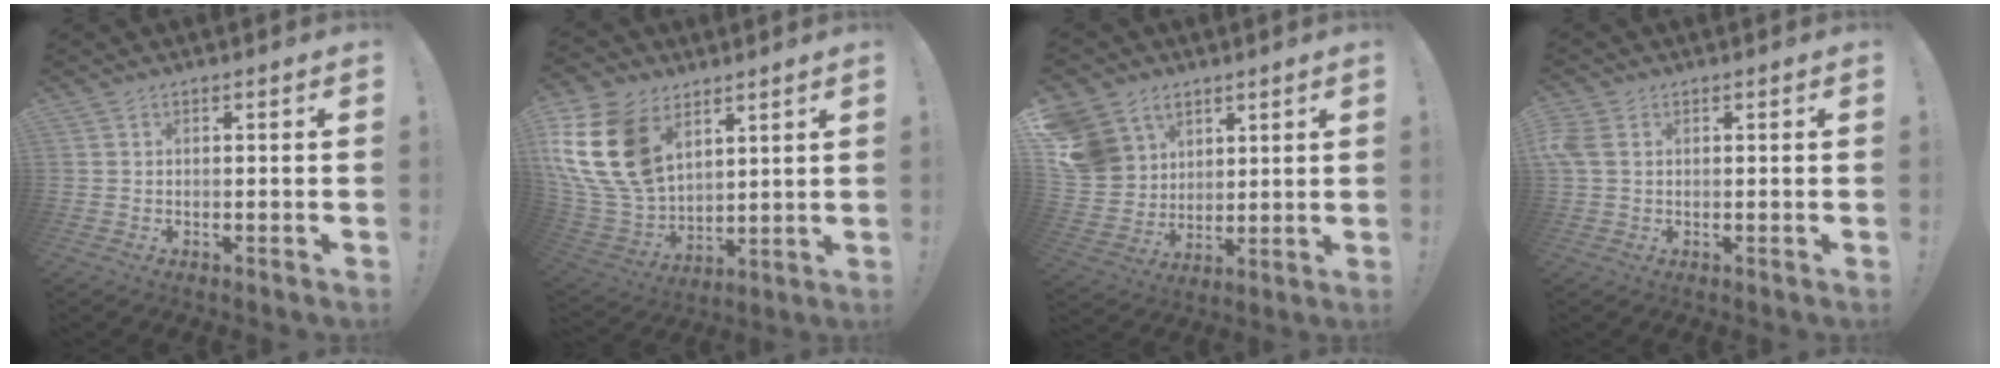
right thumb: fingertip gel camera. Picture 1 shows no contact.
{"total": 22.8, "force": [8.9, 16.0, 13.5], "torque": [-0.285, -0.046, 0.179]}
{"total": 12.2, "force": [5.4, 10.4, 3.4], "torque": [-0.063, -0.030, 0.119]}
{"total": 4.3, "force": [1.0, 3.1, 2.8], "torque": [-0.070, 0.007, 0.021]}